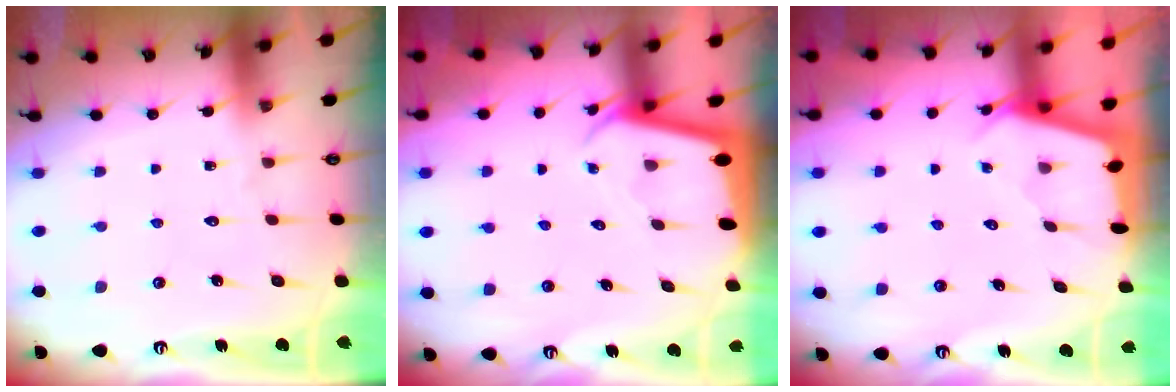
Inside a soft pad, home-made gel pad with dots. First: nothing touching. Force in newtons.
{"total": 2.0, "press": 2.0, "slide": 0.1}
{"total": 2.6, "press": 2.6, "slide": 0.3}